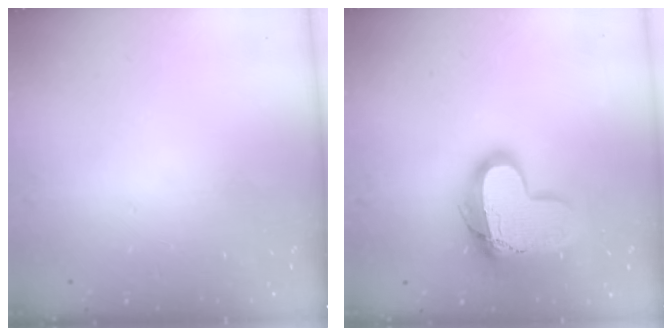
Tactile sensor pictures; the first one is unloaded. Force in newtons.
{"total": 16.2, "press": 16.1, "slide": 1.3}